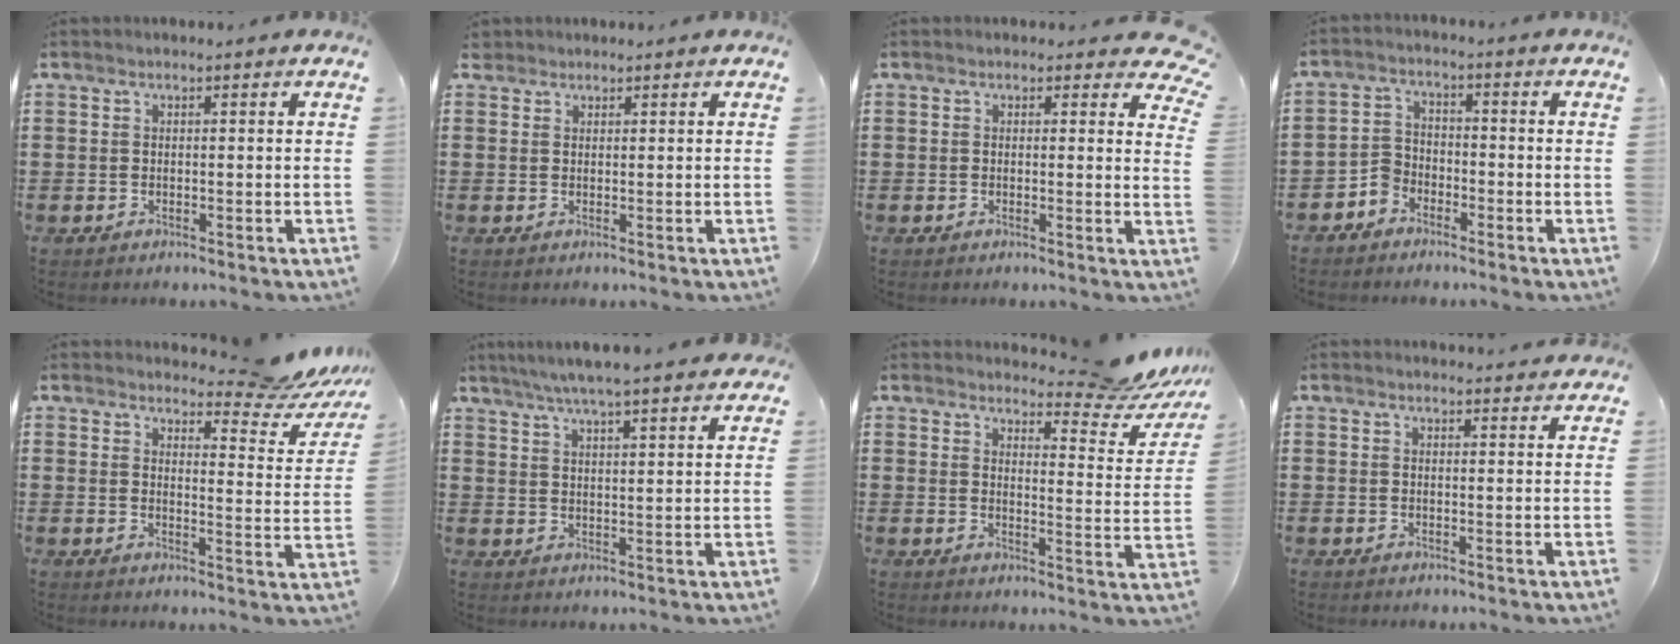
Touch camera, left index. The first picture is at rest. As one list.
[{"total": 1.4, "force": [1.2, 0.8, 0.2], "torque": [-0.009, 0.005, 0.024]}, {"total": 2.1, "force": [1.7, 1.0, 0.8], "torque": [-0.007, -0.005, 0.028]}, {"total": 3.4, "force": [-2.9, 1.6, 0.2], "torque": [-0.013, 0.007, -0.063]}, {"total": 6.7, "force": [6.1, 1.0, 2.6], "torque": [-0.043, -0.037, 0.104]}, {"total": 5.3, "force": [4.7, -0.1, 2.4], "torque": [-0.060, -0.014, 0.082]}, {"total": 7.5, "force": [6.8, 0.9, 3.0], "torque": [-0.043, -0.047, 0.116]}, {"total": 1.8, "force": [1.8, 0.0, 0.2], "torque": [-0.009, 0.000, 0.035]}]